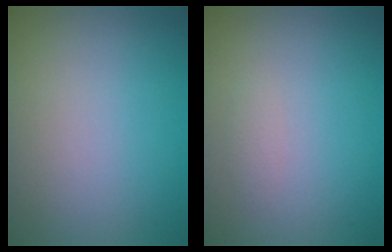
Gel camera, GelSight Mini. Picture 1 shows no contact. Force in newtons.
{"total": 0.6, "press": 0.6, "slide": 0.0}